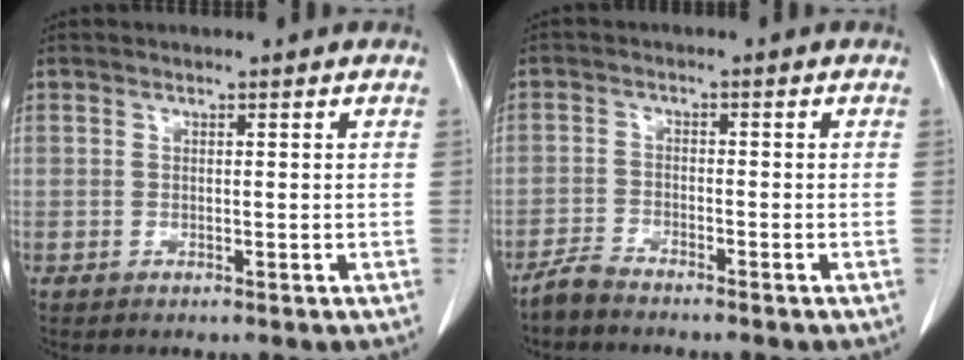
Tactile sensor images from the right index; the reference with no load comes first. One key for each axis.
{"total": 2.6, "fx": -2.5, "fy": 0.2, "fz": 0.8, "tx": -0.020, "ty": -0.006, "tz": -0.049}